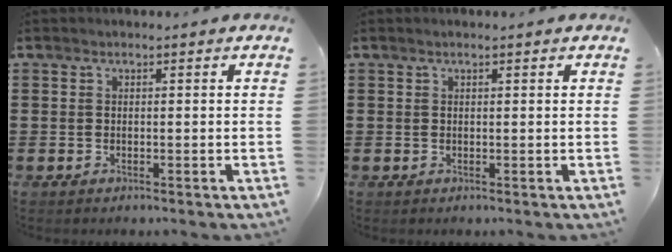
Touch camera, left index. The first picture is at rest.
{"total": 0.6, "force": [0.4, 0.0, 0.5], "torque": [-0.009, -0.001, 0.007]}